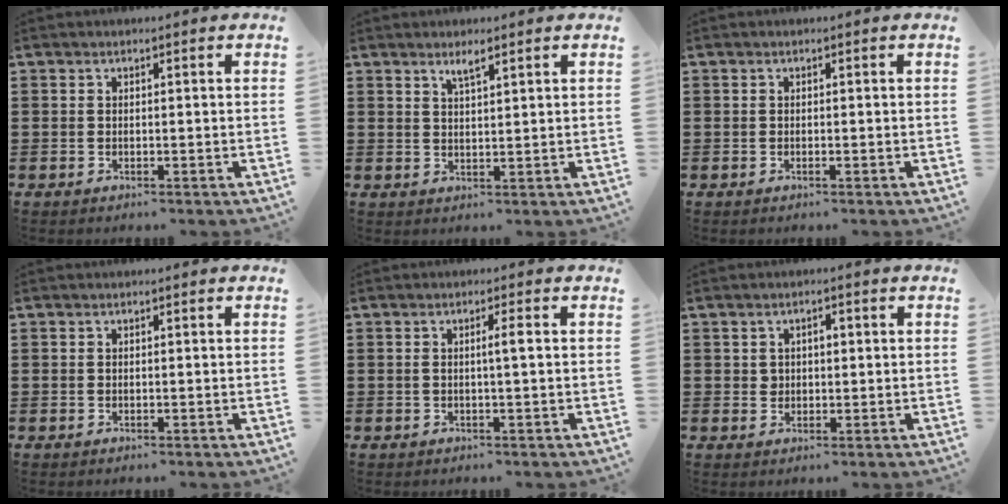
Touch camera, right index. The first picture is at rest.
{"total": 2.1, "force": [1.6, 0.3, 1.3], "torque": [-0.028, 0.002, 0.027]}
{"total": 0.0}
{"total": 0.0}
{"total": 1.9, "force": [0.0, -0.1, 1.9], "torque": [-0.035, -0.001, -0.003]}
{"total": 1.7, "force": [0.4, 1.4, 0.9], "torque": [-0.021, 0.010, 0.005]}